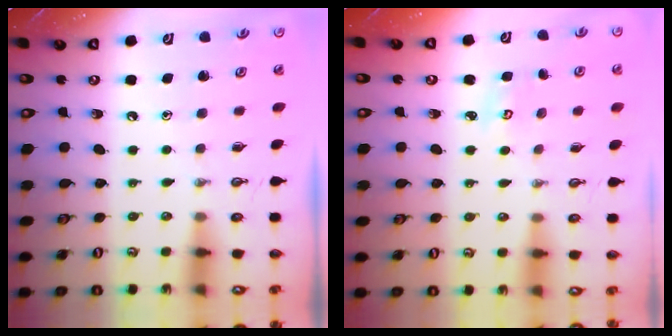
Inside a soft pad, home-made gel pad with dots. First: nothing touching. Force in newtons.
{"total": 2.7, "press": 2.7, "slide": 0.3}